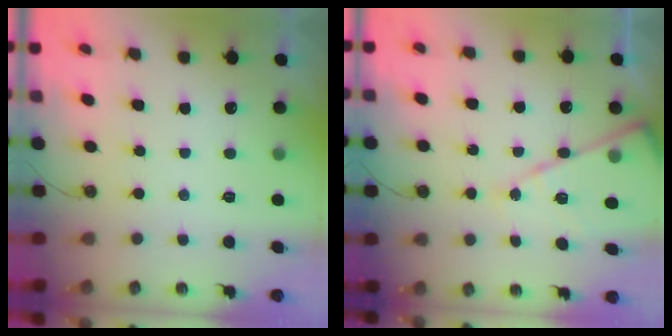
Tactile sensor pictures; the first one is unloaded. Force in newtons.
{"total": 14.9, "press": 14.8, "slide": 1.4}